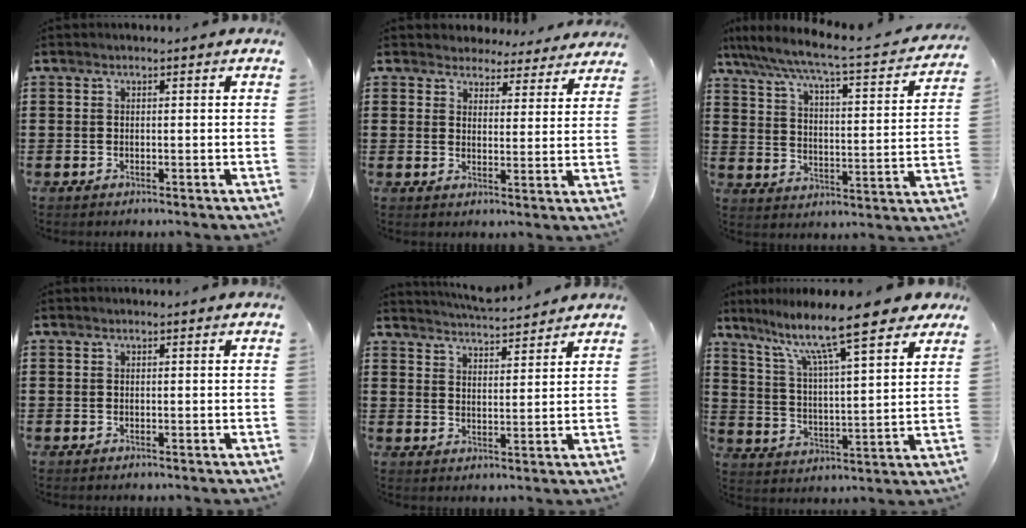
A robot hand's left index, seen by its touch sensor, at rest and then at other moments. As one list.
[{"total": 4.2, "force": [4.0, 1.0, 0.1], "torque": [-0.023, -0.018, 0.073]}, {"total": 5.4, "force": [4.6, -0.2, 2.9], "torque": [-0.079, -0.042, 0.066]}, {"total": 0.0}, {"total": 4.3, "force": [4.2, -0.1, 0.8], "torque": [-0.028, -0.020, 0.076]}, {"total": 12.0, "force": [9.4, 1.4, 7.3], "torque": [-0.157, -0.054, 0.153]}]